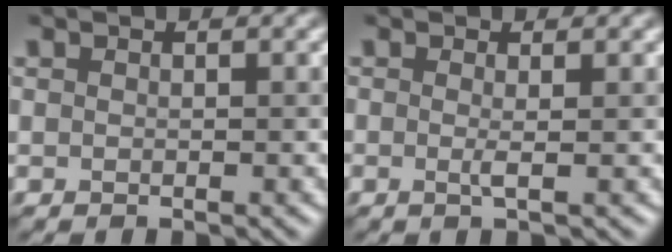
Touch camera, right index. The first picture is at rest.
{"total": 1.0, "force": [-0.1, 0.1, 1.0], "torque": [-0.022, -0.004, -0.002]}